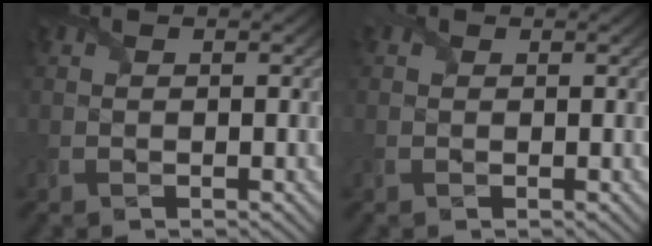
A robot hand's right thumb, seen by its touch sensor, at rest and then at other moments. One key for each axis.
{"total": 0.8, "fx": 0.5, "fy": 0.6, "fz": 0.1, "tx": -0.001, "ty": -0.001, "tz": 0.003}